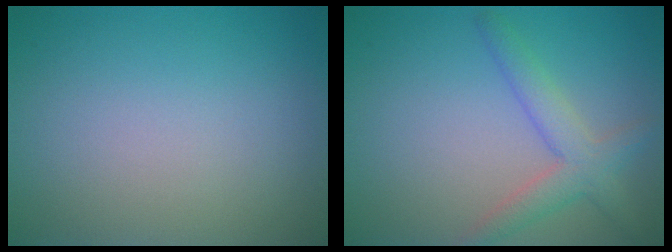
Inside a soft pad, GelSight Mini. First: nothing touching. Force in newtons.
{"total": 3.3, "press": 3.3, "slide": 0.1}